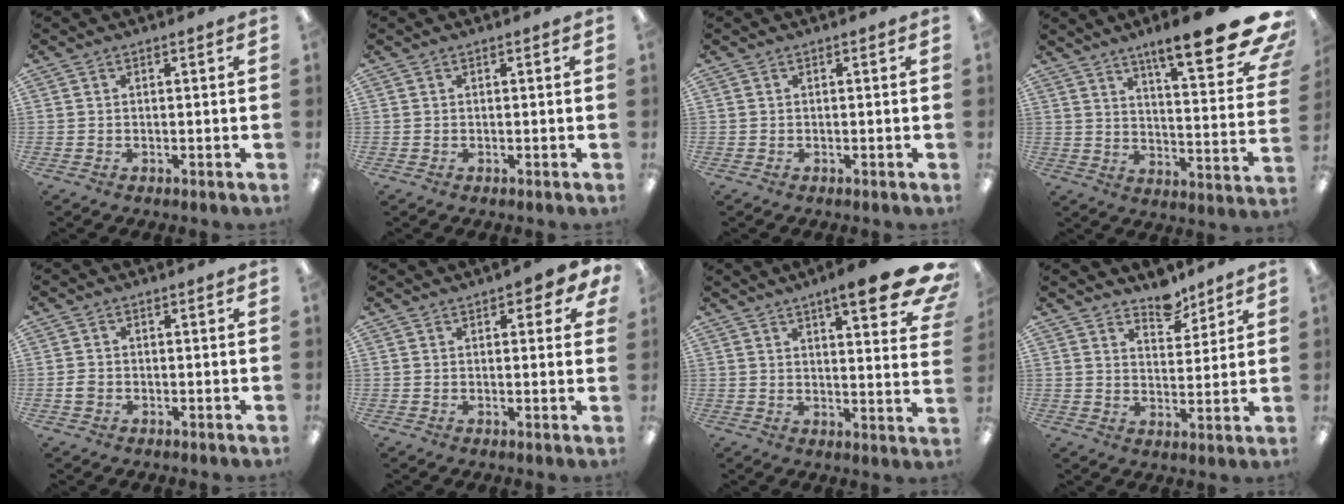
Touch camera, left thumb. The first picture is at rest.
{"total": 0.0}
{"total": 0.0}
{"total": 19.5, "force": [13.0, 4.0, 14.0], "torque": [-0.195, -0.098, 0.202]}
{"total": 1.8, "force": [-0.4, 1.5, 1.0], "torque": [-0.017, 0.004, -0.008]}
{"total": 3.3, "force": [2.0, 1.3, 2.3], "torque": [-0.026, -0.005, 0.030]}
{"total": 13.2, "force": [8.6, 2.6, 9.7], "torque": [-0.123, -0.056, 0.132]}
{"total": 7.3, "force": [6.2, 3.2, 2.1], "torque": [-0.010, -0.045, 0.110]}